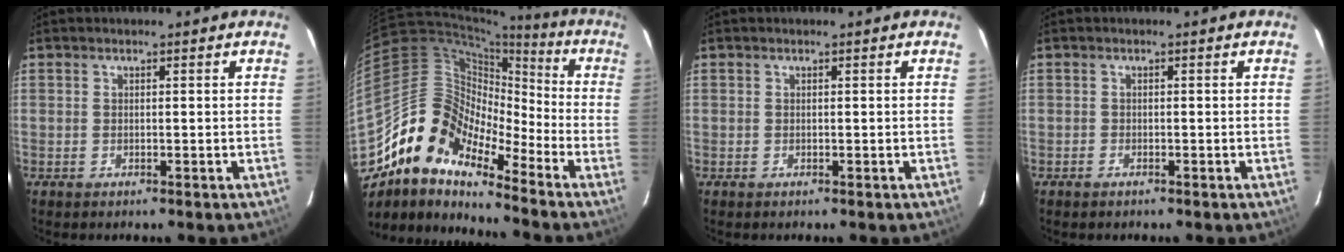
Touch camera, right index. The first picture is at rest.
{"total": 13.8, "force": [-10.4, 6.0, 7.0], "torque": [-0.109, 0.015, -0.218]}
{"total": 0.0}
{"total": 0.8, "force": [-0.7, 0.5, 0.1], "torque": [-0.004, 0.003, -0.012]}